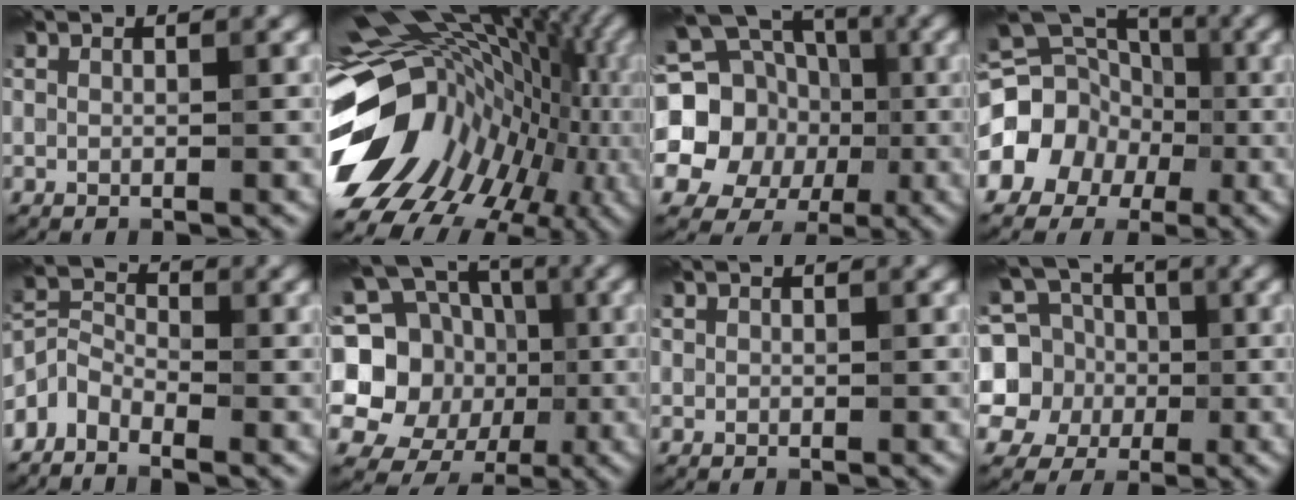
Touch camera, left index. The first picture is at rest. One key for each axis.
{"total": 16.5, "fx": -1.4, "fy": 11.9, "fz": 11.4, "tx": -0.167, "ty": -0.008, "tz": 0.002}
{"total": 16.4, "fx": 0.0, "fy": 14.9, "fz": 6.9, "tx": -0.159, "ty": 0.021, "tz": -0.022}
{"total": 13.3, "fx": -4.0, "fy": 11.9, "fz": 4.3, "tx": -0.105, "ty": -0.004, "tz": -0.091}
{"total": 3.2, "fx": -2.9, "fy": 1.3, "fz": 0.7, "tx": -0.015, "ty": 0.007, "tz": -0.070}
{"total": 13.7, "fx": 0.0, "fy": 12.4, "fz": 5.7, "tx": -0.140, "ty": 0.027, "tz": -0.010}
{"total": 0.0}
{"total": 7.2, "fx": -0.3, "fy": 6.7, "fz": 2.6, "tx": -0.055, "ty": 0.020, "tz": -0.041}